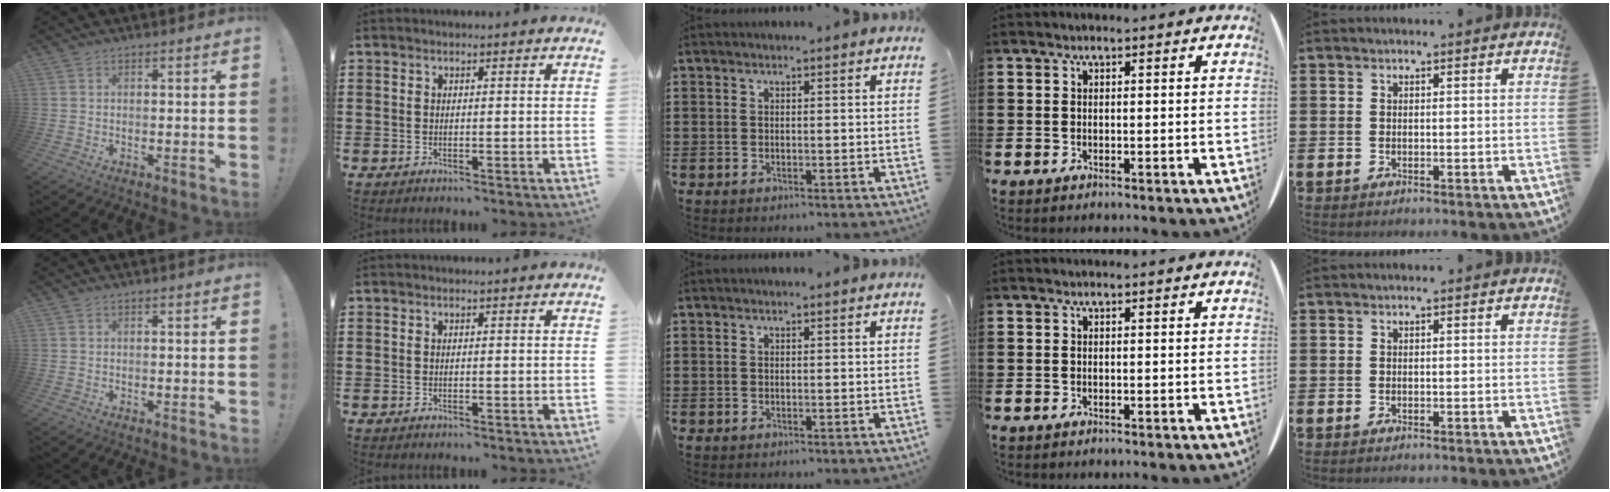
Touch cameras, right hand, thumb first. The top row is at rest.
{}